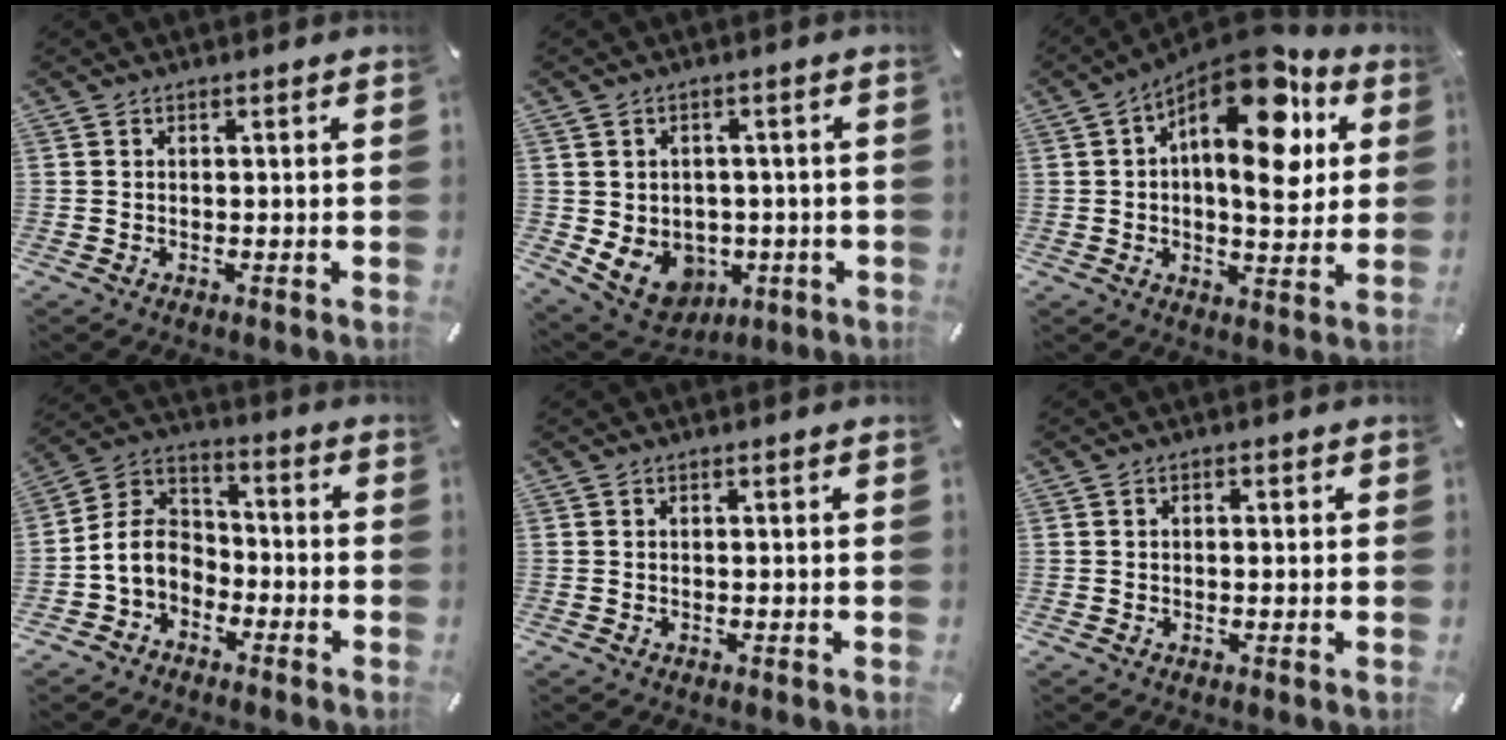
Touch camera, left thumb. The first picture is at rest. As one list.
[{"total": 8.6, "force": [-1.4, 7.6, 3.6], "torque": [-0.063, -0.009, -0.023]}, {"total": 17.8, "force": [8.5, 7.6, 13.7], "torque": [-0.208, -0.058, 0.137]}, {"total": 8.0, "force": [-3.5, 6.4, 3.3], "torque": [-0.094, 0.019, -0.072]}, {"total": 0.0}, {"total": 1.3, "force": [-0.1, 0.9, 0.9], "torque": [-0.016, 0.005, -0.003]}]